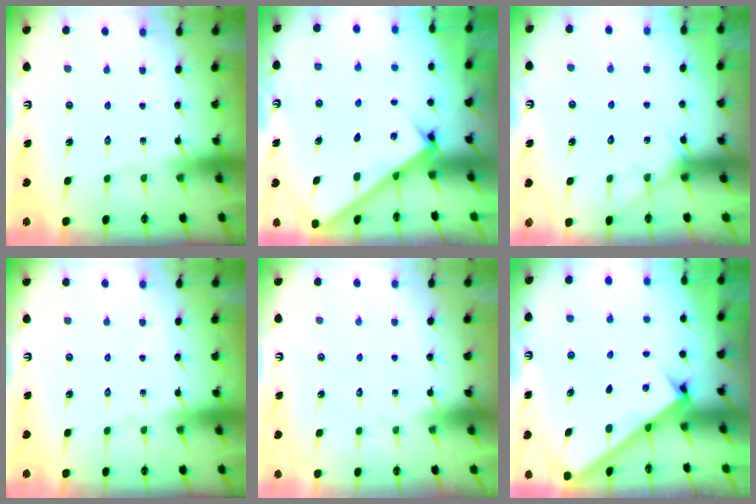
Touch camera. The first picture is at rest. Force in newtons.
{"total": 2.7, "press": 2.6, "slide": 0.3}
{"total": 4.9, "press": 4.9, "slide": 0.4}
{"total": 0.0}
{"total": 1.7, "press": 1.7, "slide": 0.1}
{"total": 2.9, "press": 2.8, "slide": 0.4}